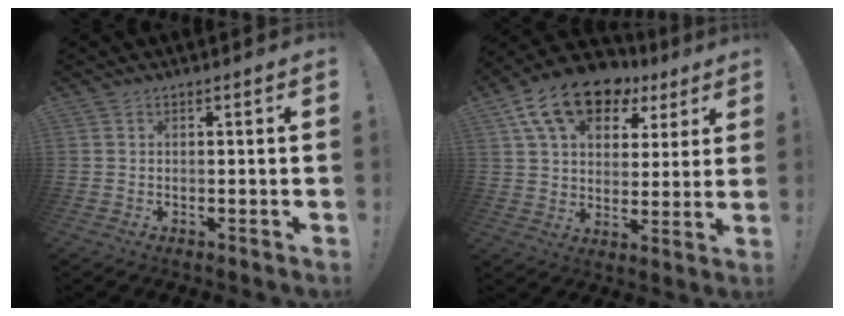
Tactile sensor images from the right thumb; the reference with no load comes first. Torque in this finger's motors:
{"motor_torque": [-0.19, 2.36, 1.40, 0.38, 0.08]}